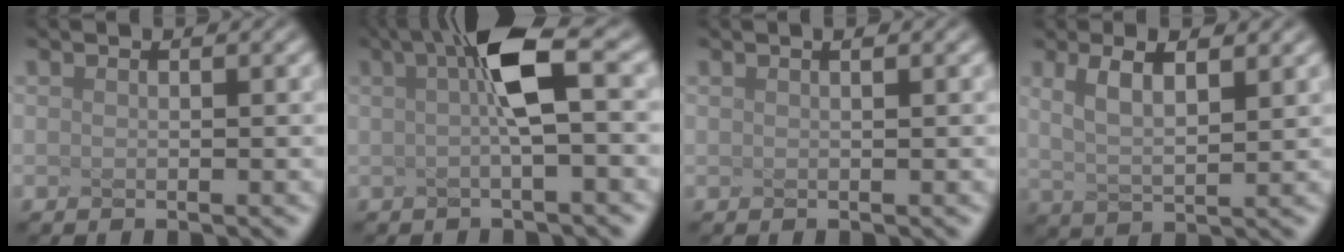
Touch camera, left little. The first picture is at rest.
{"total": 3.9, "force": [-0.2, -0.4, 3.8], "torque": [-0.099, 0.007, 0.030]}
{"total": 0.8, "force": [0.4, 0.3, 0.6], "torque": [-0.004, 0.013, 0.002]}
{"total": 2.3, "force": [0.6, 0.1, 2.2], "torque": [-0.074, -0.009, 0.051]}